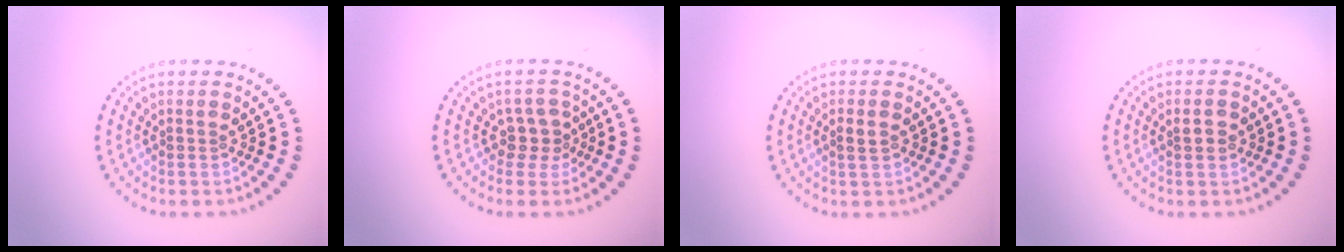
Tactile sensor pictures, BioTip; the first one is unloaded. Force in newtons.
{"total": 2.1, "press": 1.6, "slide": 1.4}
{"total": 1.1, "press": 1.0, "slide": 0.4}
{"total": 1.2, "press": 1.2, "slide": 0.4}